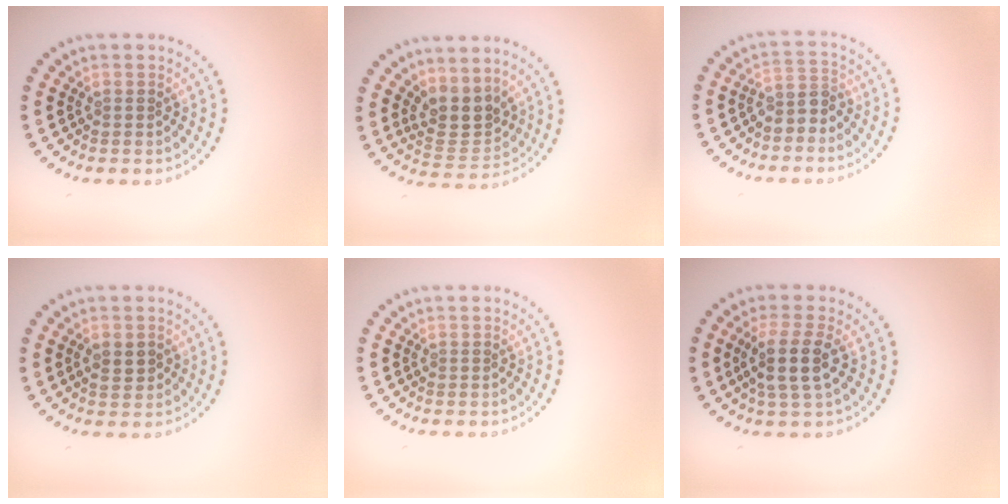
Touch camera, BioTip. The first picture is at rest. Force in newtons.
{"total": 3.4, "press": 3.0, "slide": 1.6}
{"total": 2.4, "press": 2.0, "slide": 1.4}
{"total": 1.6, "press": 1.6, "slide": 0.1}
{"total": 0.0}
{"total": 3.4, "press": 2.9, "slide": 1.6}